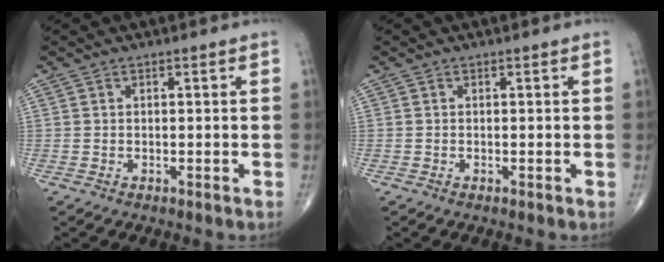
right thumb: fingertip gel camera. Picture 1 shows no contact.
{"total": 0.0}